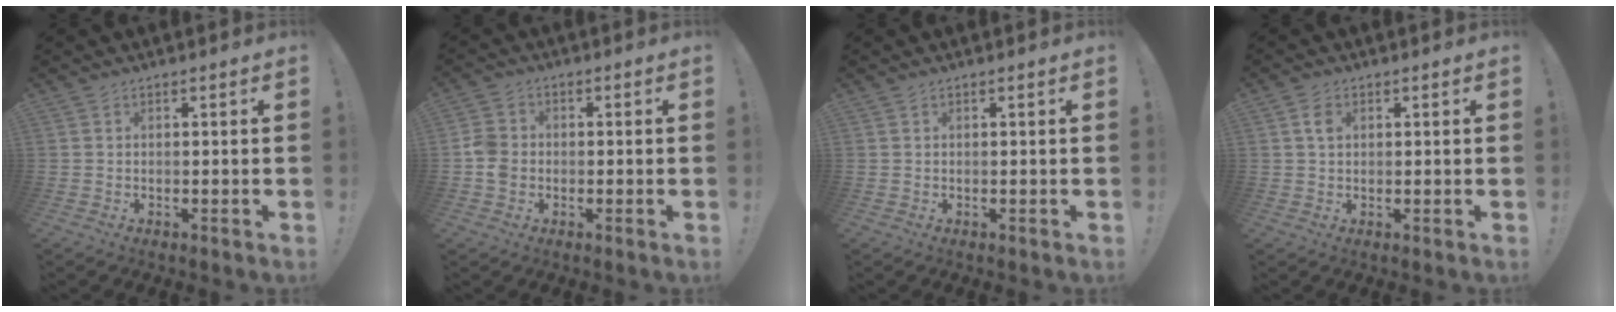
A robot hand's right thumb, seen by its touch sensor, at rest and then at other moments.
{"total": 6.0, "force": [-1.4, 5.0, 3.1], "torque": [-0.071, 0.016, -0.024]}
{"total": 0.0}
{"total": 2.7, "force": [1.0, 1.9, 1.7], "torque": [-0.013, -0.004, 0.013]}